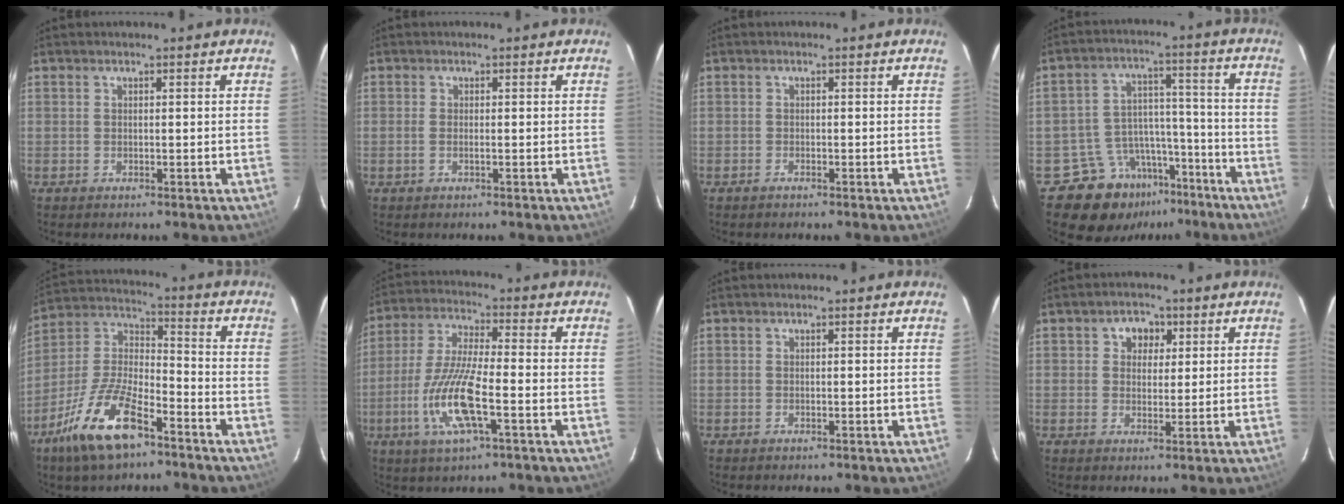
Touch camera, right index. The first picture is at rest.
{"total": 1.2, "force": [-0.3, 0.2, 1.1], "torque": [-0.026, 0.000, -0.006]}
{"total": 0.7, "force": [-0.6, 0.3, 0.2], "torque": [-0.005, 0.001, -0.014]}
{"total": 11.6, "force": [-8.3, 7.8, 2.2], "torque": [-0.041, 0.054, -0.114]}
{"total": 16.3, "force": [-9.9, 5.8, 11.6], "torque": [-0.248, -0.008, -0.188]}
{"total": 13.3, "force": [-4.3, 2.7, 12.2], "torque": [-0.259, -0.009, -0.084]}
{"total": 0.0}
{"total": 4.5, "force": [1.5, 3.8, 1.7], "torque": [-0.019, 0.012, 0.024]}